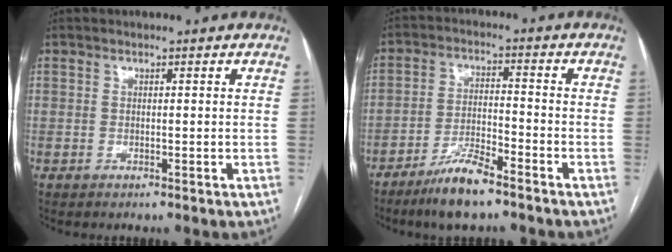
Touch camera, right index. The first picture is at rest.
{"total": 7.7, "force": [-5.8, 1.0, 5.0], "torque": [-0.099, -0.012, -0.107]}